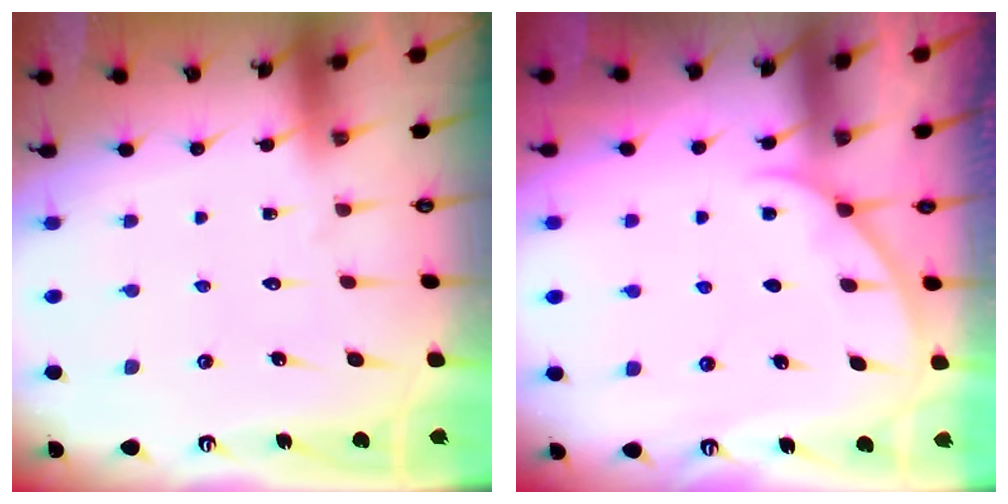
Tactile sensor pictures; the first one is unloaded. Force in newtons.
{"total": 2.3, "press": 2.2, "slide": 0.3}